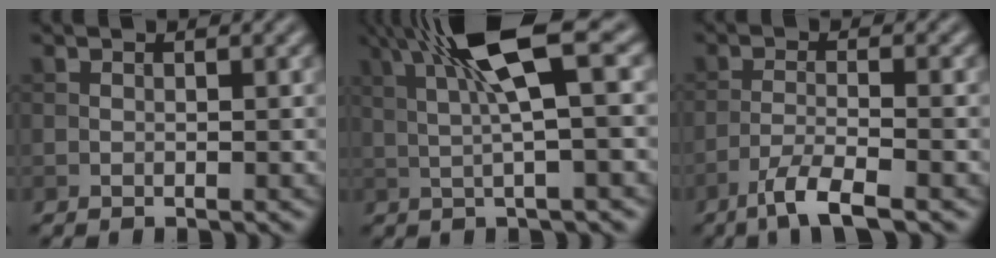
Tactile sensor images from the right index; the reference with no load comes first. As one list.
[{"total": 8.2, "force": [2.6, 1.3, 7.6], "torque": [-0.134, 0.020, 0.046]}, {"total": 4.2, "force": [-2.8, 0.6, 3.0], "torque": [-0.058, 0.001, -0.061]}]